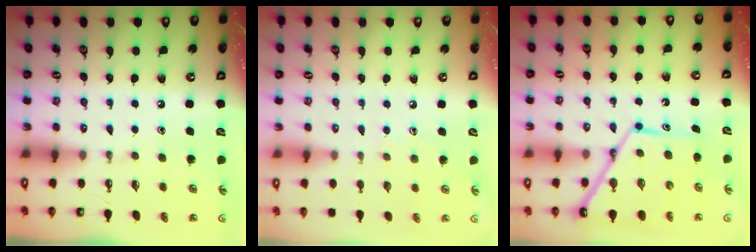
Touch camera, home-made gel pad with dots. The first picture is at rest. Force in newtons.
{"total": 5.6, "press": 5.5, "slide": 0.7}
{"total": 13.0, "press": 13.0, "slide": 1.1}